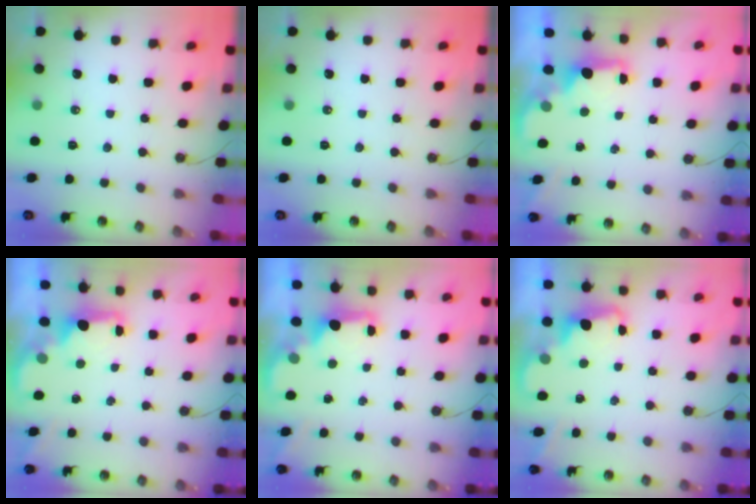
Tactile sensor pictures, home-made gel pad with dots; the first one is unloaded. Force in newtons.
{"total": 0.0}
{"total": 1.6, "press": 1.4, "slide": 0.8}
{"total": 1.6, "press": 1.4, "slide": 0.8}
{"total": 1.9, "press": 1.7, "slide": 0.8}
{"total": 2.3, "press": 2.3, "slide": 0.5}